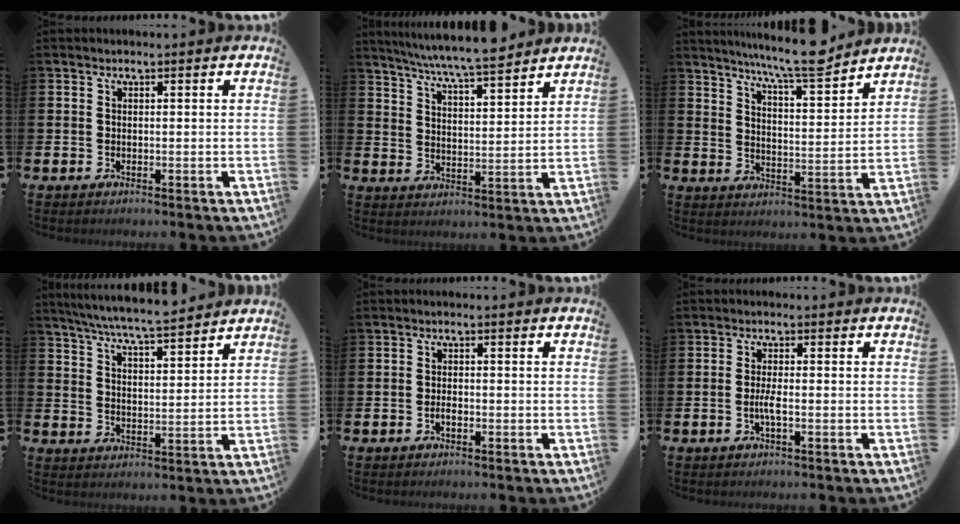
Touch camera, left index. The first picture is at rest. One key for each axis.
{"total": 7.0, "fx": 6.7, "fy": -0.1, "fz": 2.0, "tx": -0.067, "ty": -0.039, "tz": 0.119}
{"total": 8.8, "fx": 8.1, "fy": 0.3, "fz": 3.5, "tx": -0.080, "ty": -0.050, "tz": 0.142}
{"total": 6.7, "fx": 6.4, "fy": 0.1, "fz": 1.8, "tx": -0.061, "ty": -0.038, "tz": 0.114}
{"total": 1.2, "fx": -0.6, "fy": 0.5, "fz": 0.9, "tx": -0.025, "ty": 0.002, "tz": -0.009}
{"total": 1.8, "fx": -0.6, "fy": 0.2, "fz": 1.7, "tx": -0.040, "ty": 0.003, "tz": -0.010}